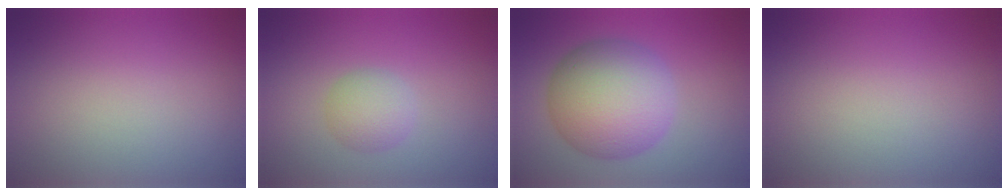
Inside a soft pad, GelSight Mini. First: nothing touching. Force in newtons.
{"total": 2.3, "press": 2.3, "slide": 0.1}
{"total": 9.2, "press": 9.2, "slide": 0.2}
{"total": 0.0}